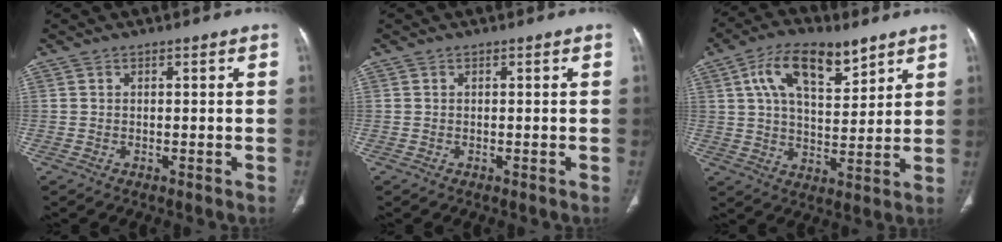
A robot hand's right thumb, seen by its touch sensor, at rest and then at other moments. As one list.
[{"total": 0.0}, {"total": 14.0, "force": [7.3, 6.7, 9.8], "torque": [-0.144, -0.019, 0.129]}]